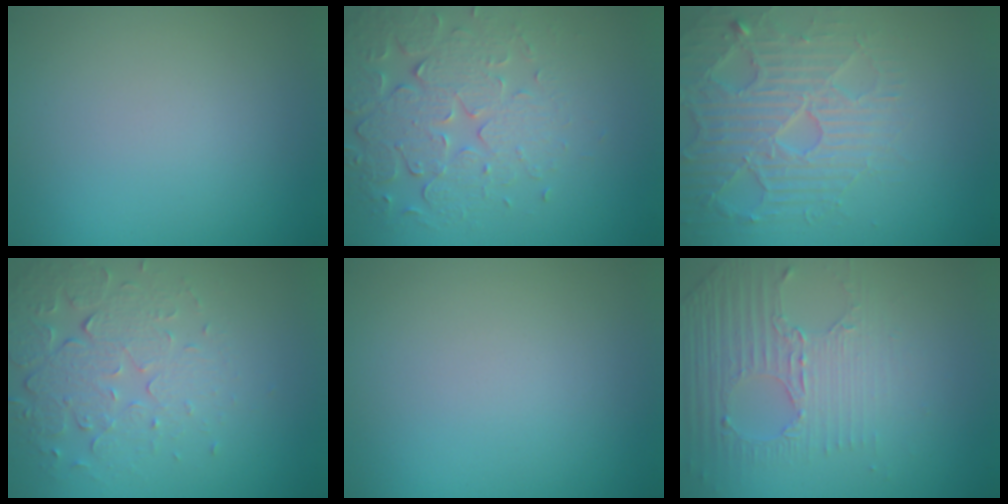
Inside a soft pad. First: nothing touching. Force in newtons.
{"total": 5.0, "press": 4.4, "slide": 2.3}
{"total": 4.7, "press": 4.6, "slide": 0.9}
{"total": 5.5, "press": 3.6, "slide": 4.1}
{"total": 0.0}
{"total": 4.6, "press": 3.0, "slide": 3.4}